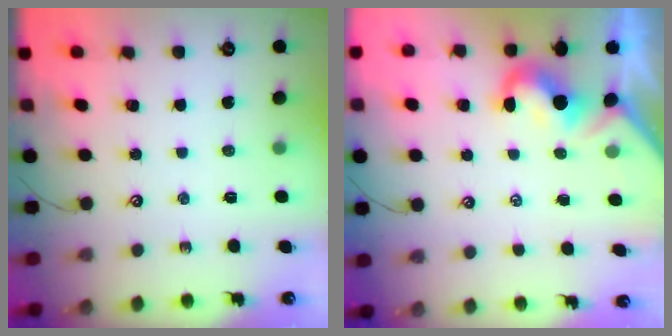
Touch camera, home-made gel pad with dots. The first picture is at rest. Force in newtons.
{"total": 1.9, "press": 1.7, "slide": 0.8}